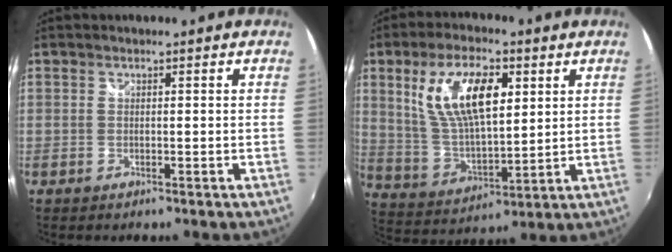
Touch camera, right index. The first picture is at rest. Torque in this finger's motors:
{"motor_torque": [1.19, 0.95, 0.43, 0.21]}